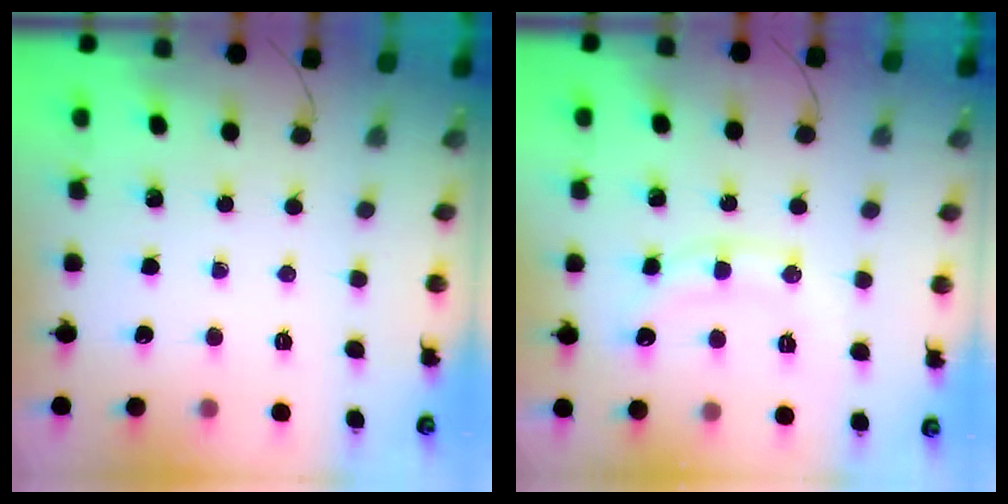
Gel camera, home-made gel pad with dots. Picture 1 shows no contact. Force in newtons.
{"total": 10.6, "press": 10.6, "slide": 0.7}